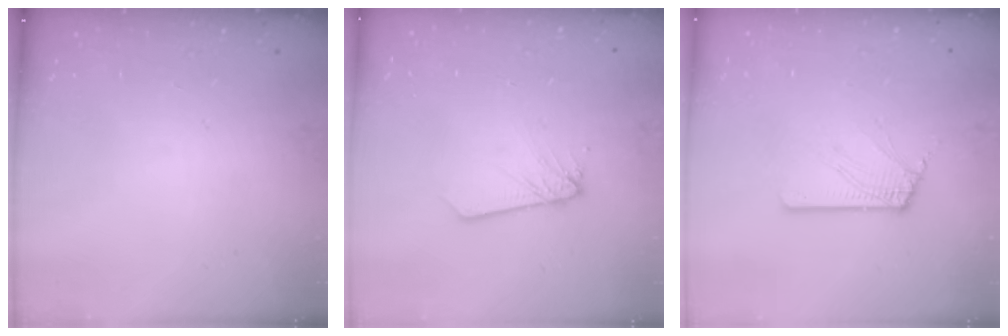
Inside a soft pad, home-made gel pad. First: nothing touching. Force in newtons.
{"total": 2.5, "press": 2.5, "slide": 0.1}
{"total": 2.5, "press": 2.5, "slide": 0.3}